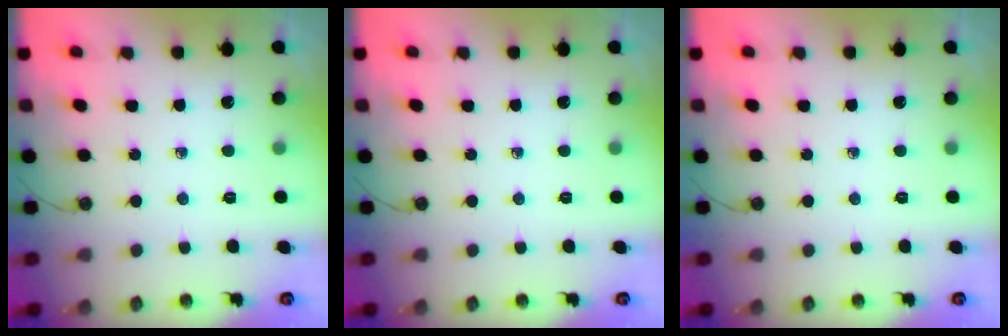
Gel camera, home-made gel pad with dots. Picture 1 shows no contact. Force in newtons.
{"total": 0.0}
{"total": 0.0}